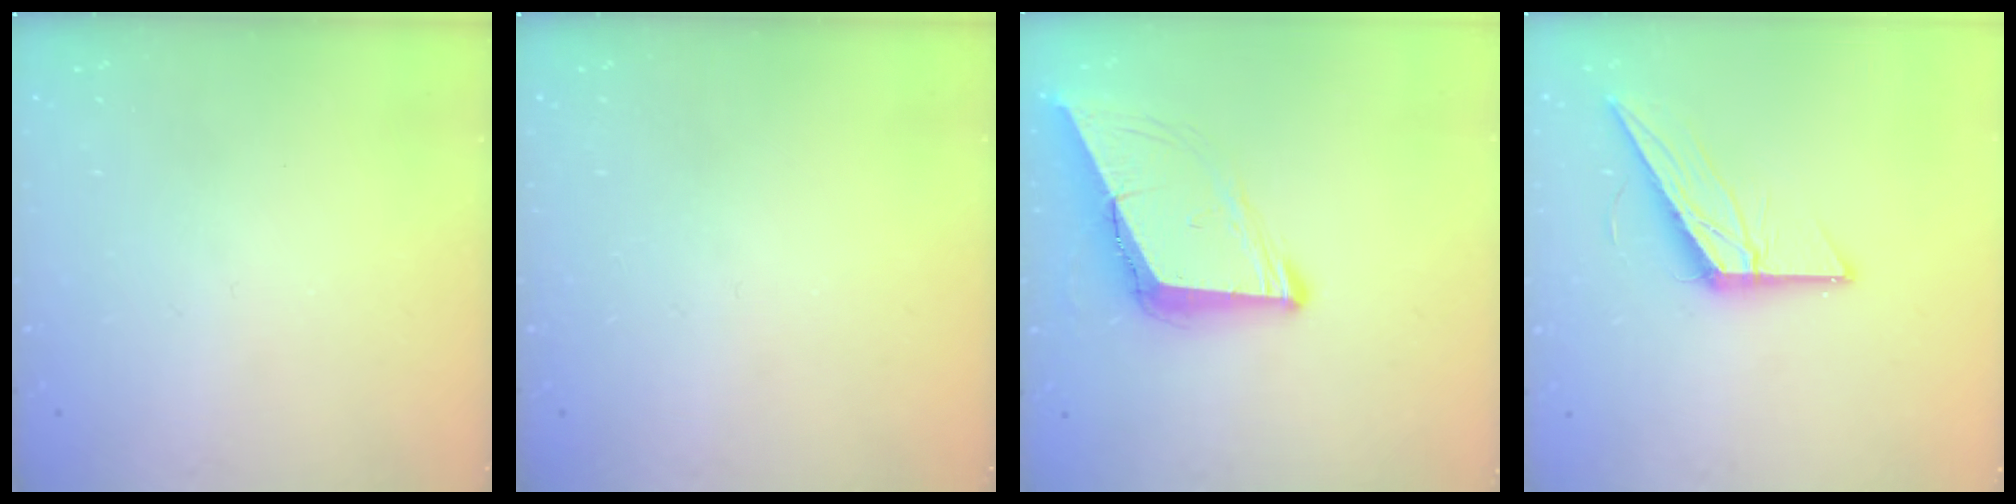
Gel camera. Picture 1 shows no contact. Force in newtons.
{"total": 0.0}
{"total": 9.5, "press": 9.4, "slide": 1.6}
{"total": 13.8, "press": 13.8, "slide": 0.4}